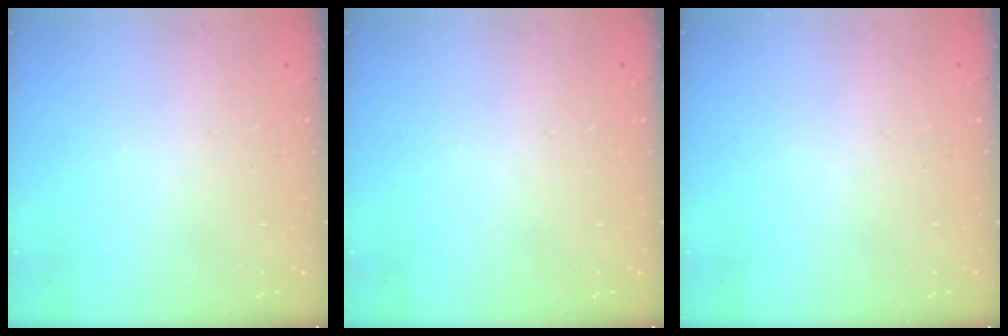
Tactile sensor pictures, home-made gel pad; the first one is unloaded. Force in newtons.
{"total": 0.0}
{"total": 0.0}